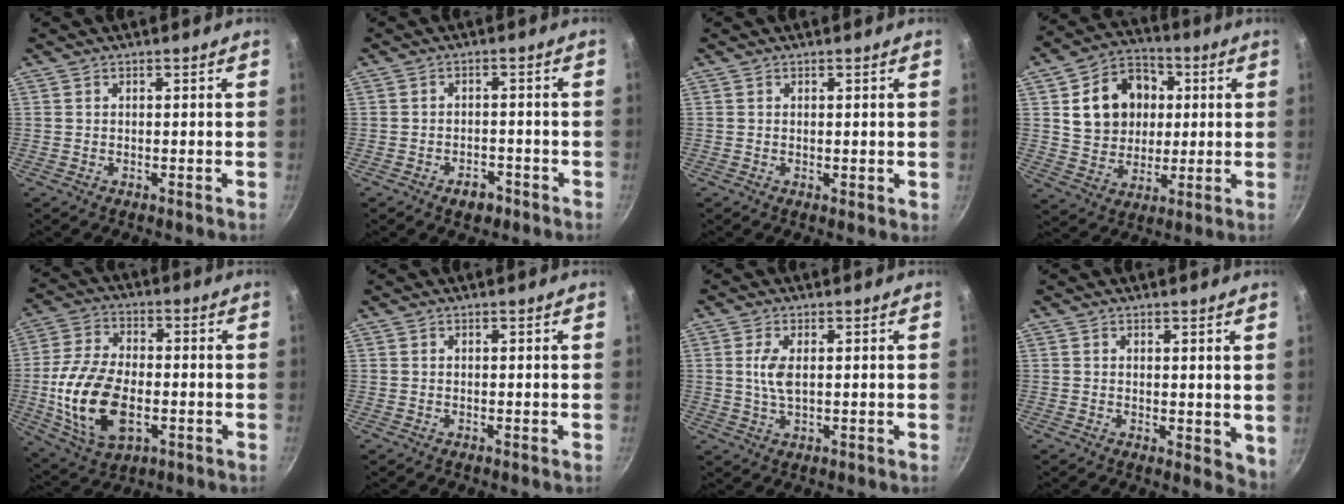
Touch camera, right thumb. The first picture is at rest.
{"total": 3.9, "force": [-2.4, 2.4, 1.9], "torque": [-0.016, 0.022, -0.028]}
{"total": 0.8, "force": [0.2, 0.3, 0.7], "torque": [-0.005, -0.007, 0.000]}
{"total": 15.5, "force": [2.8, 12.7, 8.4], "torque": [-0.111, 0.012, 0.049]}
{"total": 16.8, "force": [-3.0, 9.8, 13.3], "torque": [-0.253, 0.015, -0.052]}
{"total": 0.0}
{"total": 4.5, "force": [0.7, 2.1, 3.9], "torque": [-0.082, 0.000, 0.017]}
{"total": 4.5, "force": [1.5, 2.6, 3.4], "torque": [-0.034, -0.010, 0.022]}